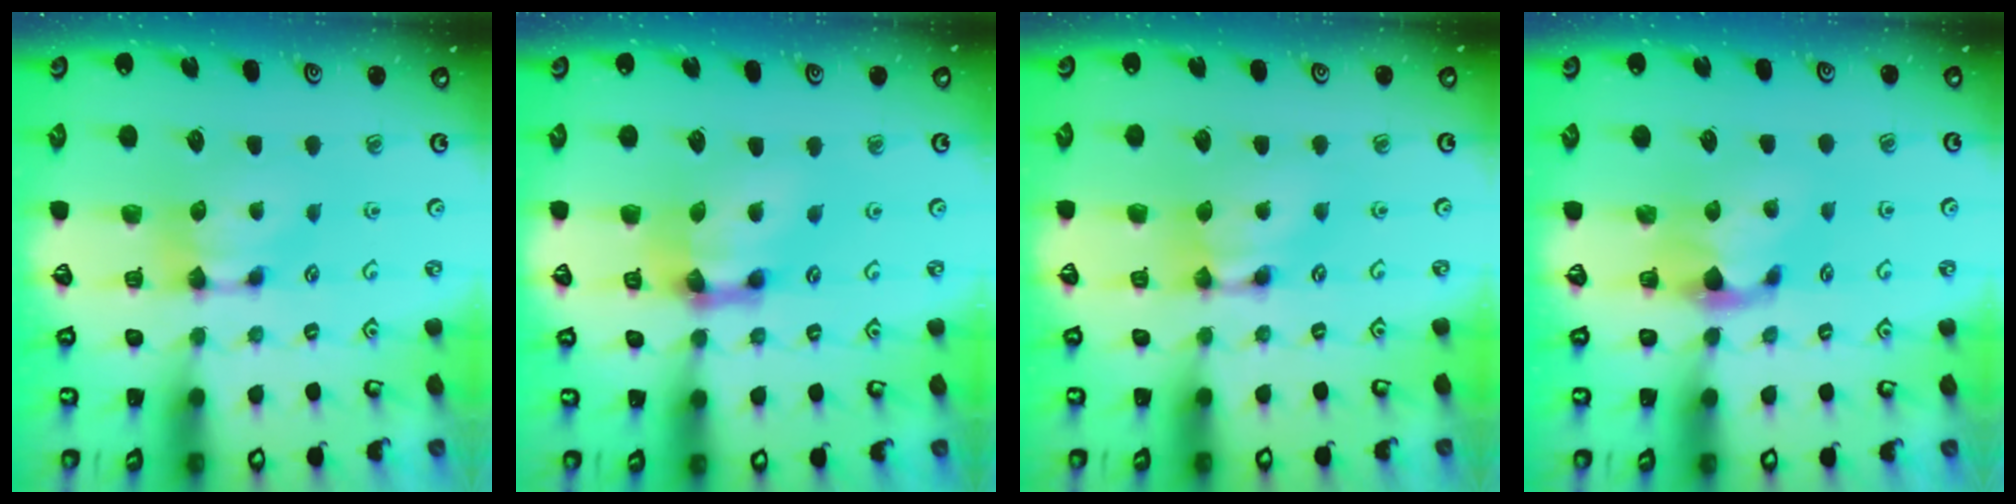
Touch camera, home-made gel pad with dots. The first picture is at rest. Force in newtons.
{"total": 4.8, "press": 3.8, "slide": 2.9}
{"total": 1.6, "press": 1.6, "slide": 0.1}
{"total": 1.2, "press": 0.1, "slide": 1.2}